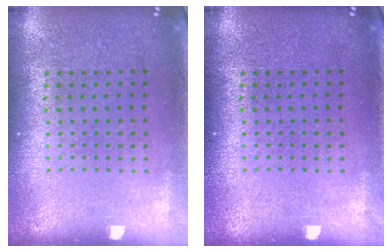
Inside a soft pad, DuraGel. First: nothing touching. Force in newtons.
{"total": 0.0}